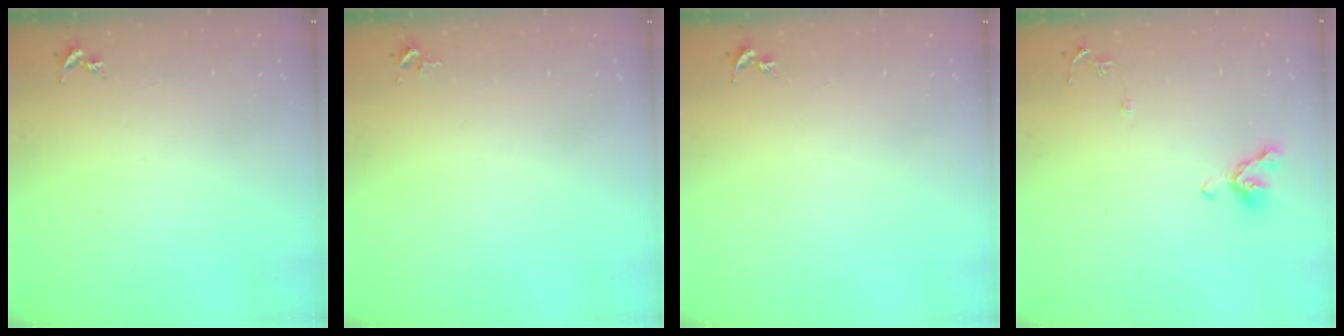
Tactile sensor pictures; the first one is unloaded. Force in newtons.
{"total": 2.4, "press": 2.4, "slide": 0.3}
{"total": 0.0}
{"total": 8.4, "press": 8.3, "slide": 1.5}